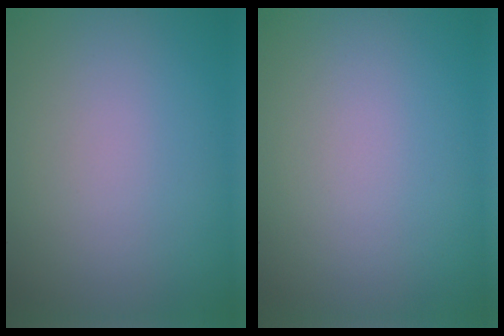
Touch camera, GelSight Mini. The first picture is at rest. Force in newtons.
{"total": 0.0}